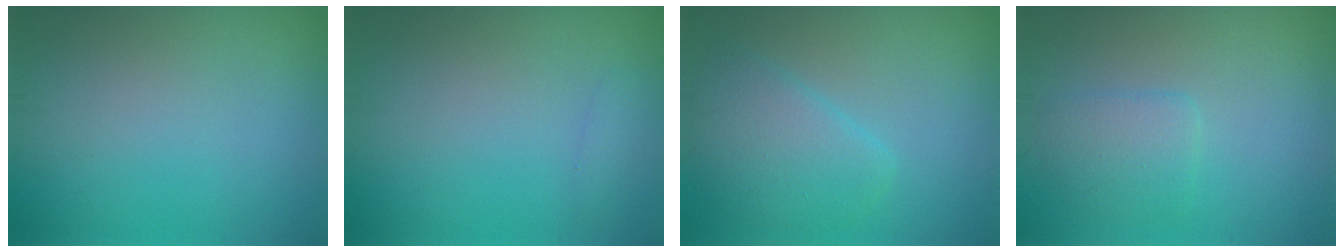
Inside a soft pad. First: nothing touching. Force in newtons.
{"total": 0.8, "press": 0.8, "slide": 0.0}
{"total": 4.2, "press": 4.2, "slide": 0.3}
{"total": 2.4, "press": 2.4, "slide": 0.2}